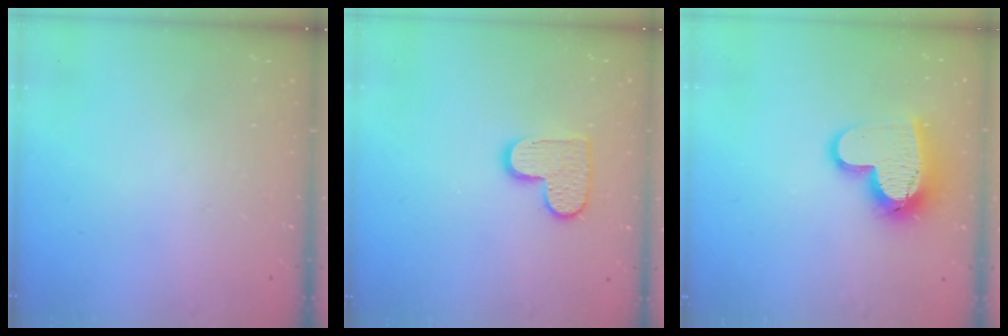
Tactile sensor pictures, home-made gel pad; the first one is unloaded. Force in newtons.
{"total": 10.4, "press": 10.4, "slide": 0.6}
{"total": 15.0, "press": 15.0, "slide": 1.0}